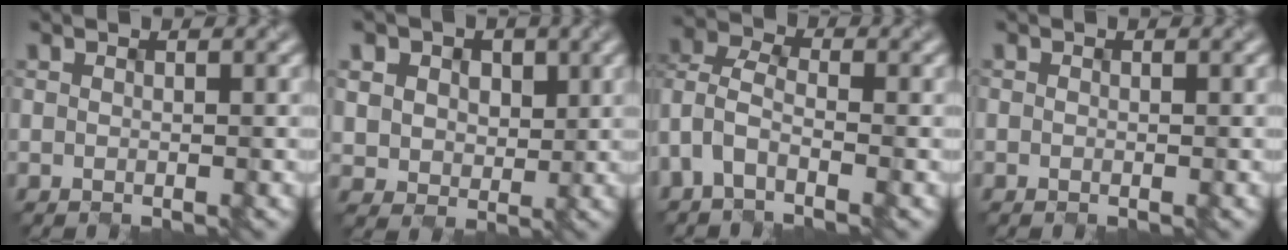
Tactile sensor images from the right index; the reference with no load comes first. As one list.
[{"total": 5.8, "force": [2.3, 4.7, 2.3], "torque": [-0.075, 0.009, 0.038]}, {"total": 3.8, "force": [-2.1, 1.9, 2.5], "torque": [-0.060, 0.011, -0.056]}, {"total": 0.0}]